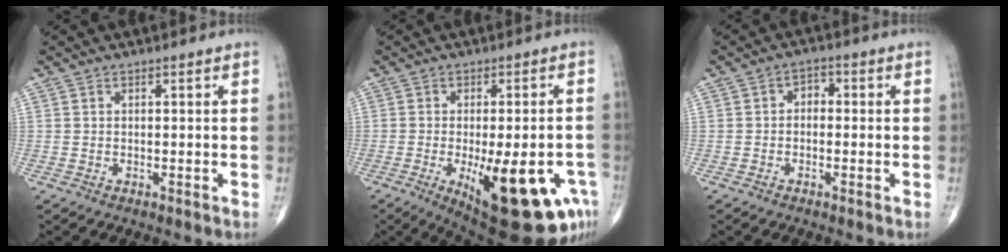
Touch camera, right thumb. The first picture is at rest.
{"total": 20.3, "force": [-7.6, 7.2, 17.4], "torque": [-0.185, -0.002, -0.085]}
{"total": 2.4, "force": [-0.3, 1.8, 1.5], "torque": [-0.007, 0.009, -0.017]}